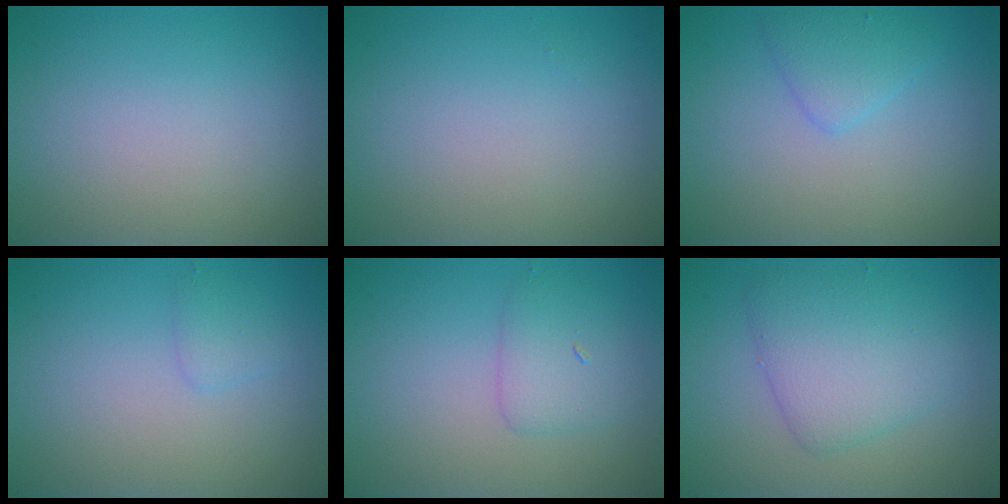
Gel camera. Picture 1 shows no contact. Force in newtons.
{"total": 0.0}
{"total": 2.0, "press": 2.0, "slide": 0.1}
{"total": 1.1, "press": 1.1, "slide": 0.1}
{"total": 2.3, "press": 2.3, "slide": 0.1}
{"total": 4.7, "press": 4.7, "slide": 0.2}